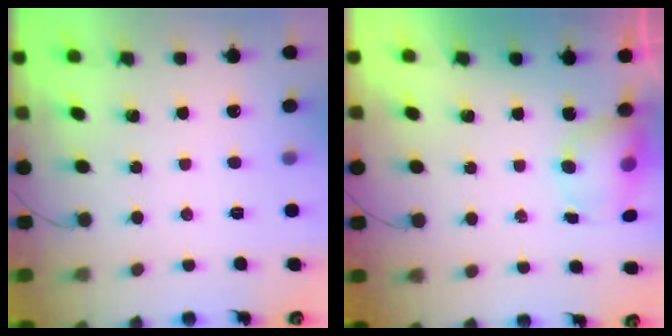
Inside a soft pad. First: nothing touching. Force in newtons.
{"total": 5.2, "press": 5.2, "slide": 0.5}